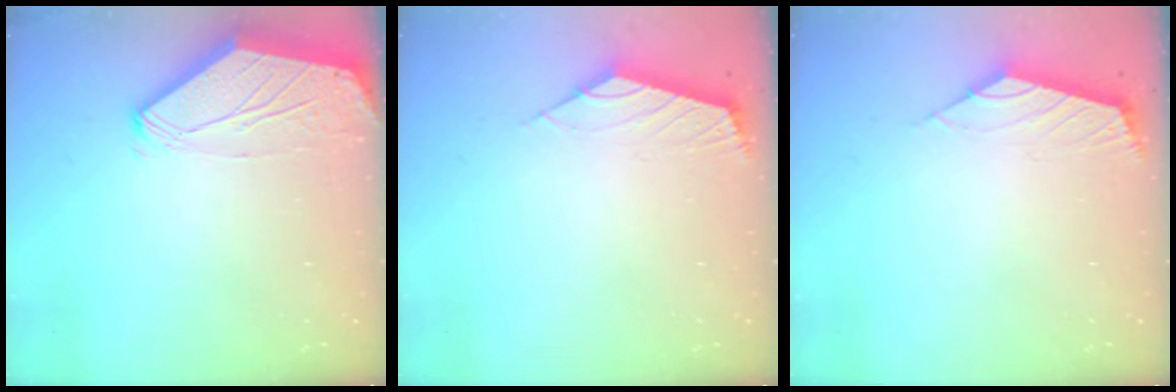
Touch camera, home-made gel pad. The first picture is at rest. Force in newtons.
{"total": 2.5, "press": 2.4, "slide": 0.7}
{"total": 2.5, "press": 2.4, "slide": 0.7}